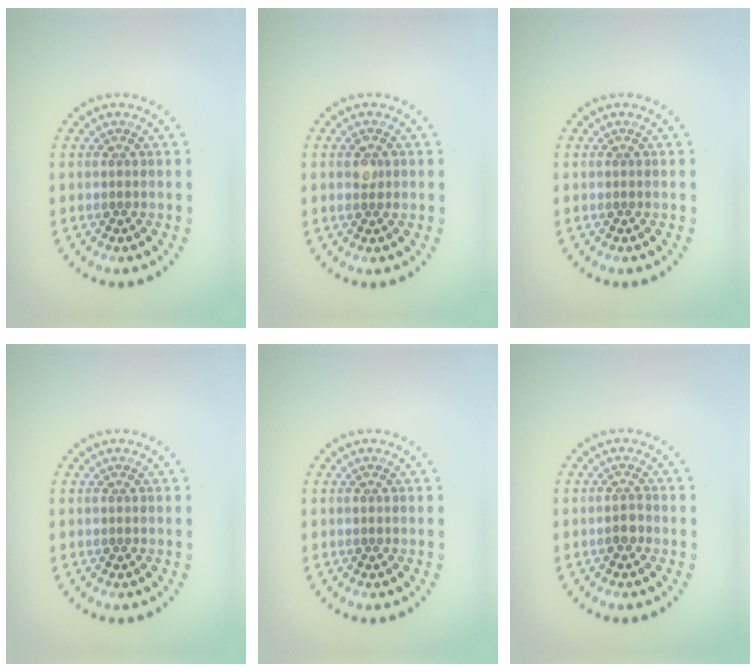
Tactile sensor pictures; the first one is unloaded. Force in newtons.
{"total": 1.4, "press": 1.3, "slide": 0.3}
{"total": 0.0}
{"total": 0.0}
{"total": 0.0}
{"total": 1.2, "press": 1.1, "slide": 0.6}